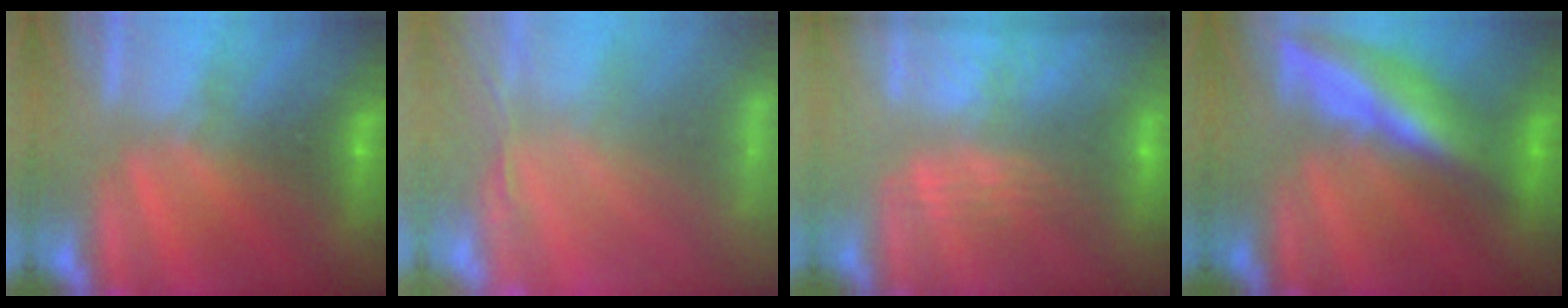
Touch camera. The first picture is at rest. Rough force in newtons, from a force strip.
{"total": 10.1}
{"total": 2.8}
{"total": 6.8}